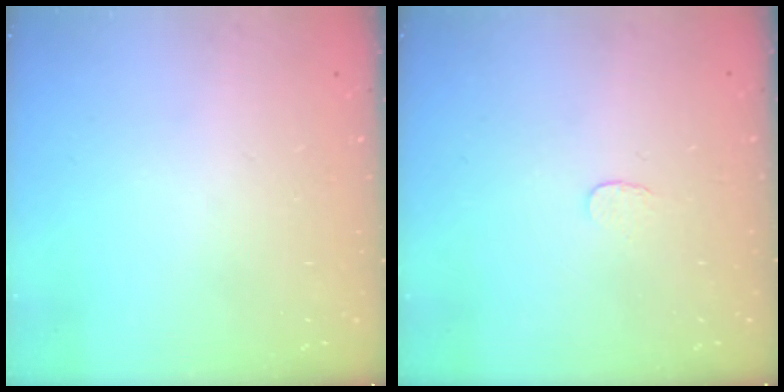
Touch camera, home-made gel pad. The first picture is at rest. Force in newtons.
{"total": 3.0, "press": 3.0, "slide": 0.2}